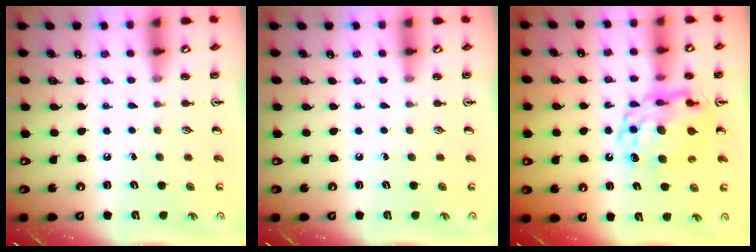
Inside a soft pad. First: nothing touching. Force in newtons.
{"total": 0.0}
{"total": 13.6, "press": 13.5, "slide": 1.0}